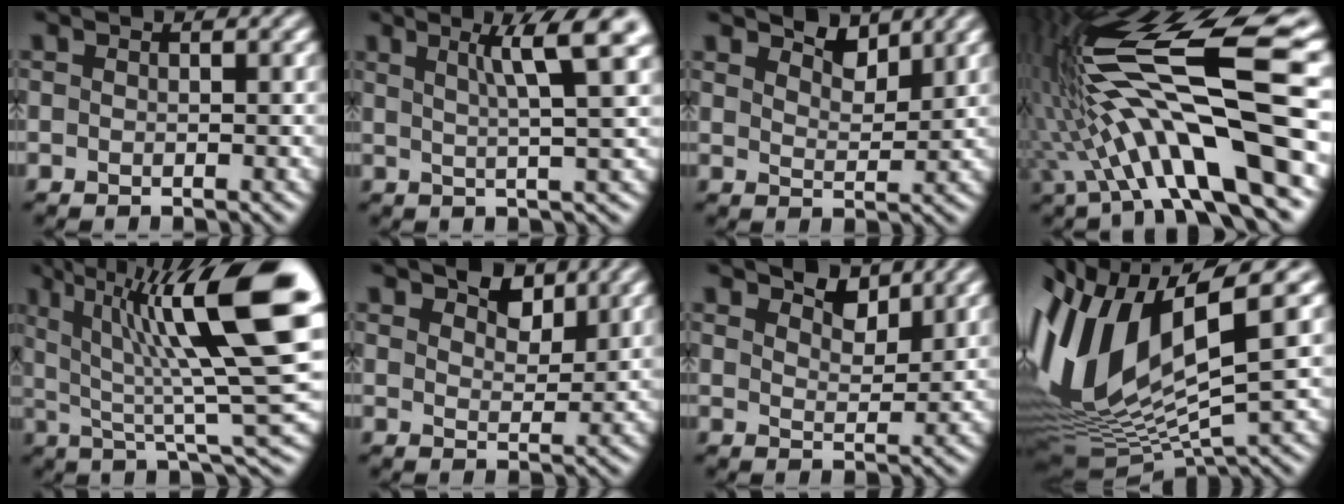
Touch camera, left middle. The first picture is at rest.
{"total": 5.2, "force": [2.7, 0.5, 4.4], "torque": [-0.059, 0.014, 0.042]}
{"total": 2.8, "force": [2.6, 0.7, 0.8], "torque": [-0.012, 0.002, 0.041]}
{"total": 14.5, "force": [-0.6, 3.8, 13.9], "torque": [-0.247, 0.027, -0.011]}
{"total": 14.1, "force": [5.3, 2.7, 12.7], "torque": [-0.189, 0.025, 0.089]}
{"total": 3.6, "force": [2.8, 1.7, 1.6], "torque": [-0.021, 0.009, 0.029]}
{"total": 2.9, "force": [2.6, 0.9, 1.0], "torque": [-0.014, 0.004, 0.037]}
{"total": 12.4, "force": [1.6, 5.2, 11.2], "torque": [-0.247, -0.001, 0.038]}